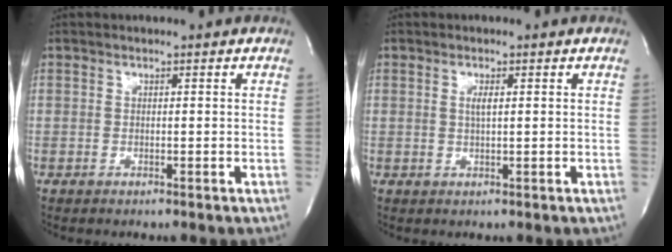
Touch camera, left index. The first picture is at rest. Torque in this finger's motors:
{"motor_torque": [0.33, -0.07, 0.04, 0.01]}